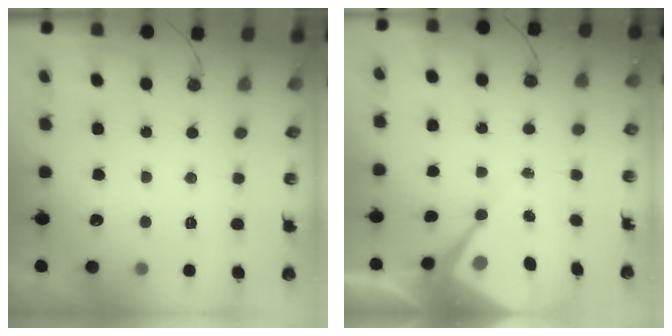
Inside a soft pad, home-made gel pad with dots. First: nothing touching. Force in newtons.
{"total": 8.9, "press": 8.9, "slide": 0.5}